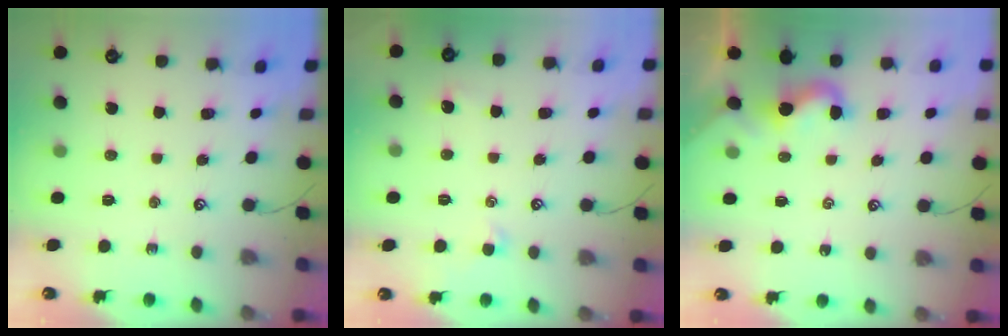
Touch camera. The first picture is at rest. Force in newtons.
{"total": 0.9, "press": 0.7, "slide": 0.6}
{"total": 1.8, "press": 1.8, "slide": 0.3}